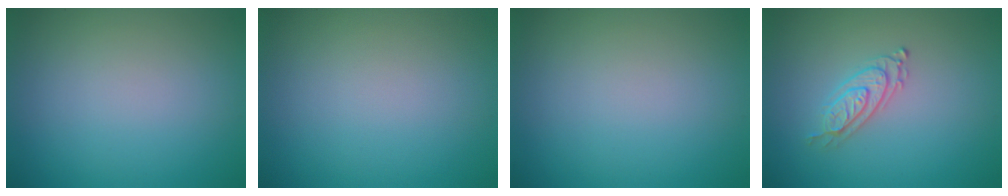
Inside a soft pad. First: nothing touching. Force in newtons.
{"total": 0.0}
{"total": 0.0}
{"total": 2.3, "press": 2.1, "slide": 0.9}